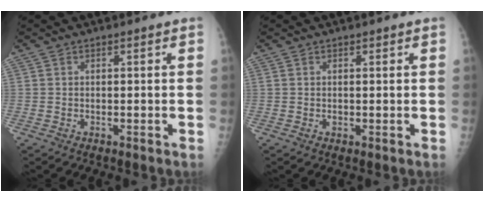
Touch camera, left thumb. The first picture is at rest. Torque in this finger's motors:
{"motor_torque": [0.16, 0.11, 0.54, 0.02, 0.00]}